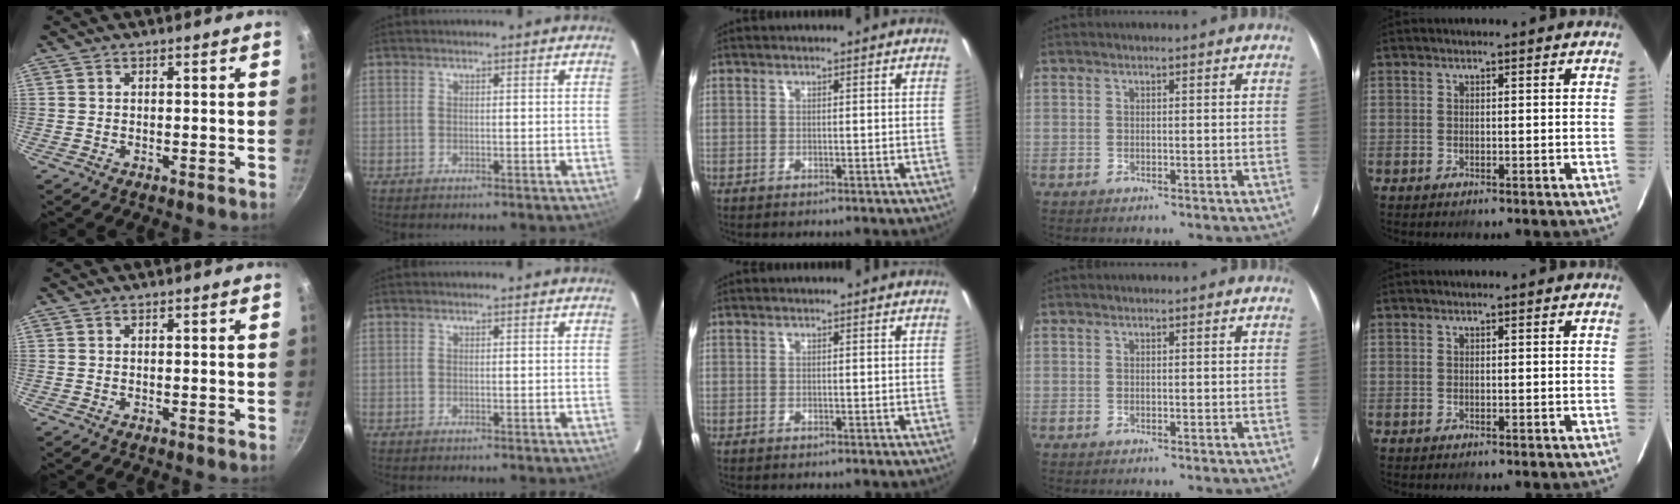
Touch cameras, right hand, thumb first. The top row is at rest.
{}